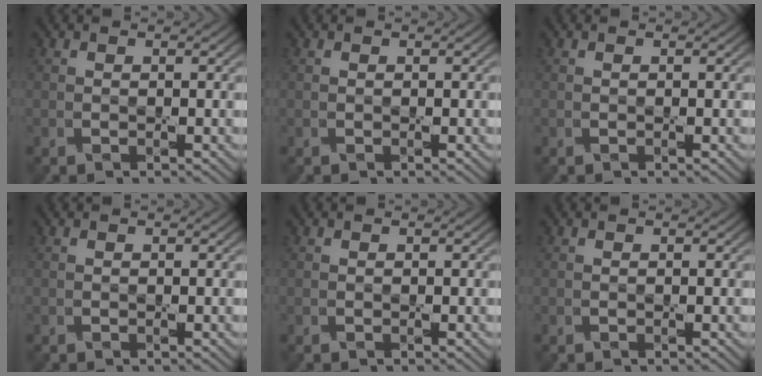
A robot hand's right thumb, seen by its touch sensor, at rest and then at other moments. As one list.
[{"total": 0.0}, {"total": 0.0}, {"total": 0.0}, {"total": 0.0}, {"total": 0.0}]